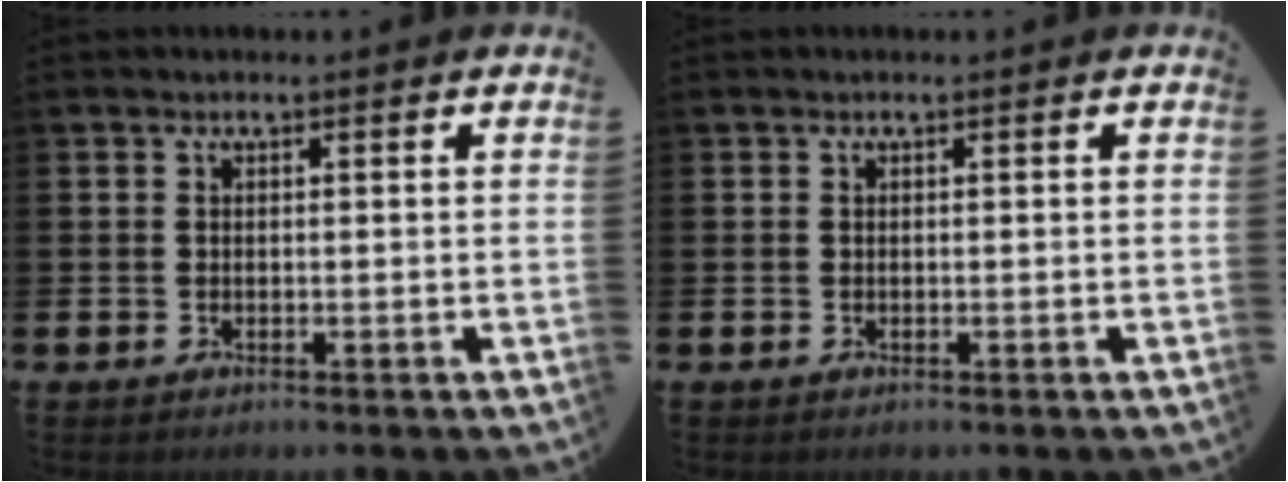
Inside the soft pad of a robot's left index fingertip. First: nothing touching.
{"total": 0.0}